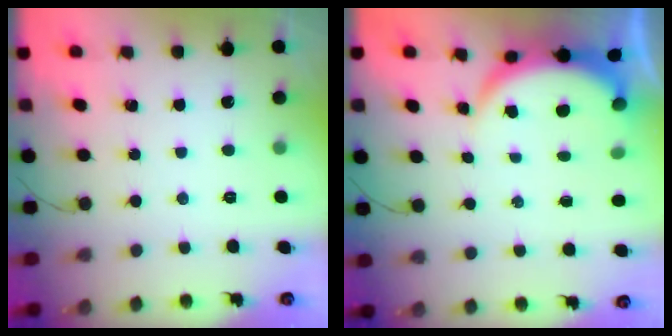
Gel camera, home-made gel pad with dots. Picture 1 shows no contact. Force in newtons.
{"total": 5.8, "press": 5.7, "slide": 0.8}